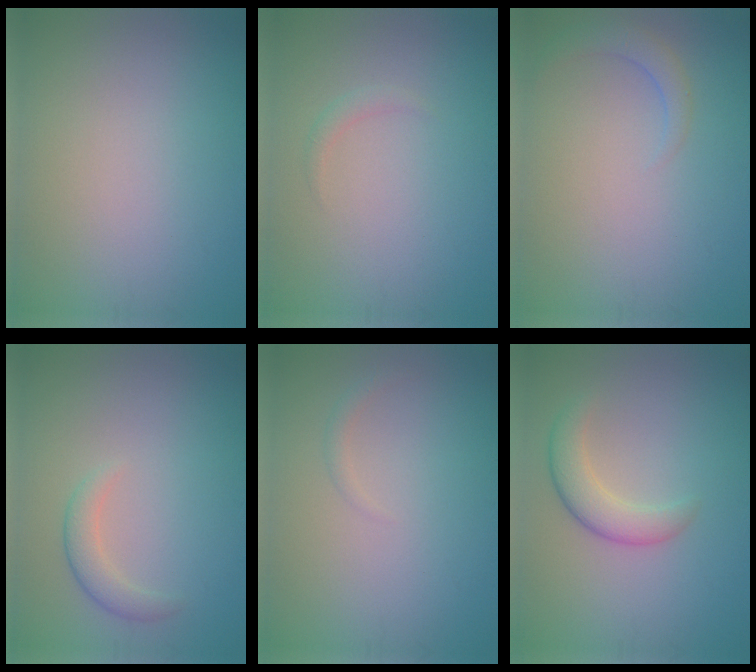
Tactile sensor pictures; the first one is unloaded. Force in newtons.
{"total": 0.9, "press": 0.9, "slide": 0.1}
{"total": 1.7, "press": 1.7, "slide": 0.3}
{"total": 1.9, "press": 1.9, "slide": 0.2}
{"total": 0.7, "press": 0.7, "slide": 0.1}
{"total": 3.0, "press": 3.0, "slide": 0.2}